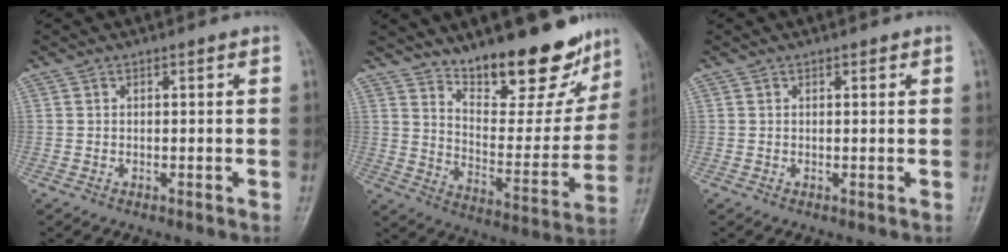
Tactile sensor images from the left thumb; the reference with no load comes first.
{"total": 18.7, "force": [14.1, 6.6, 10.3], "torque": [-0.096, -0.101, 0.221]}
{"total": 0.7, "force": [0.4, 0.3, 0.5], "torque": [-0.005, -0.001, 0.004]}